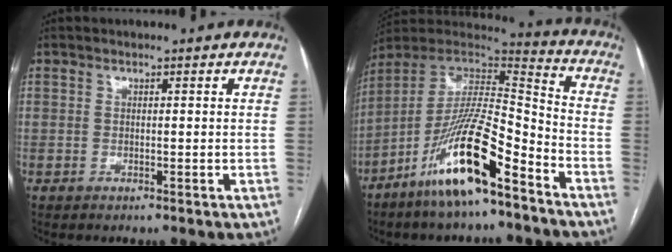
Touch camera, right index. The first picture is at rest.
{"total": 18.0, "force": [-10.8, 2.9, 14.1], "torque": [-0.288, -0.011, -0.197]}